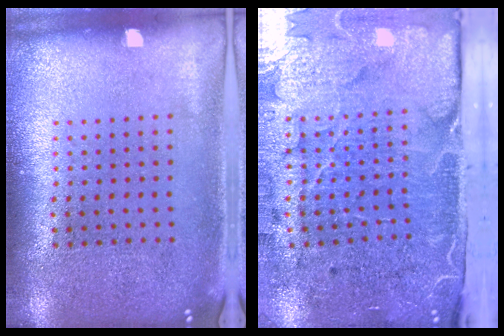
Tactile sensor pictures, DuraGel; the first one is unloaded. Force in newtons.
{"total": 5.1, "press": 4.0, "slide": 3.1}